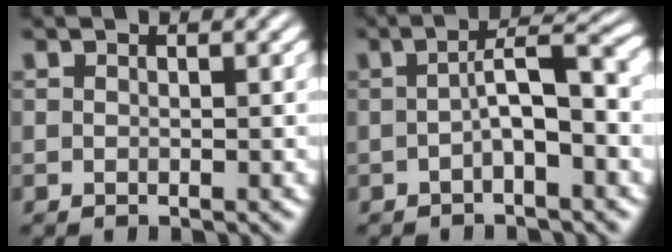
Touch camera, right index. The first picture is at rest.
{"total": 3.4, "force": [-0.6, -0.6, 3.3], "torque": [-0.037, 0.010, -0.011]}